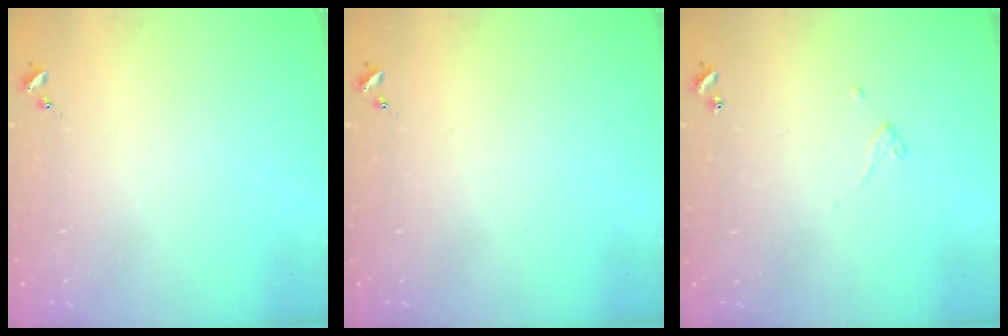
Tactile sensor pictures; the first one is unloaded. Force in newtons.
{"total": 0.0}
{"total": 2.6, "press": 2.6, "slide": 0.2}